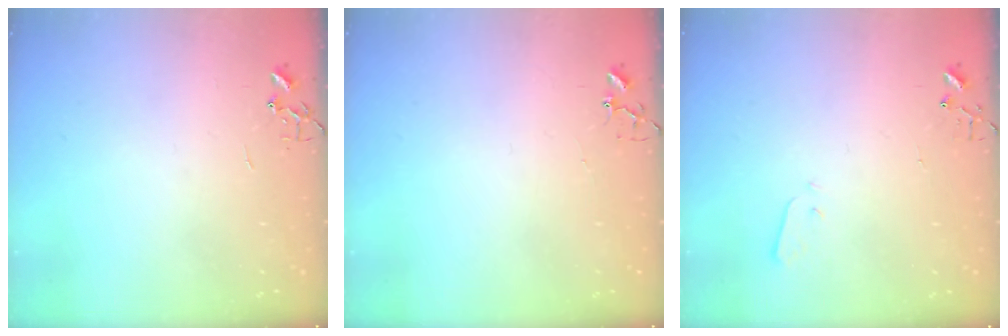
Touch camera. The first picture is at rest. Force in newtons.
{"total": 3.9, "press": 3.8, "slide": 0.2}
{"total": 1.9, "press": 1.9, "slide": 0.4}